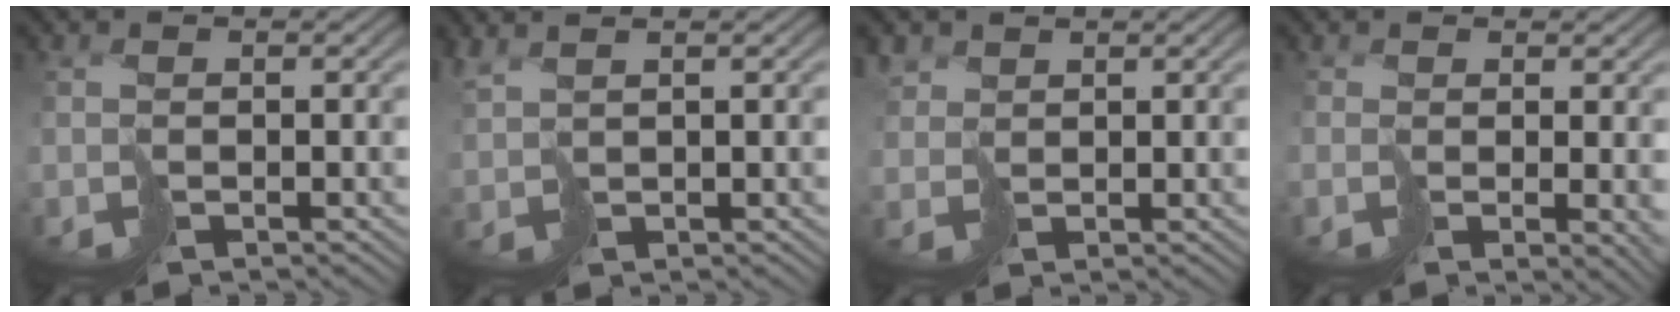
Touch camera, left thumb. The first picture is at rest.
{"total": 2.4, "force": [2.0, 0.1, 1.4], "torque": [-0.053, -0.004, 0.042]}
{"total": 2.7, "force": [1.9, 1.8, 0.3], "torque": [-0.029, -0.001, 0.036]}
{"total": 2.2, "force": [-0.3, 0.4, 2.1], "torque": [-0.025, -0.015, 0.007]}